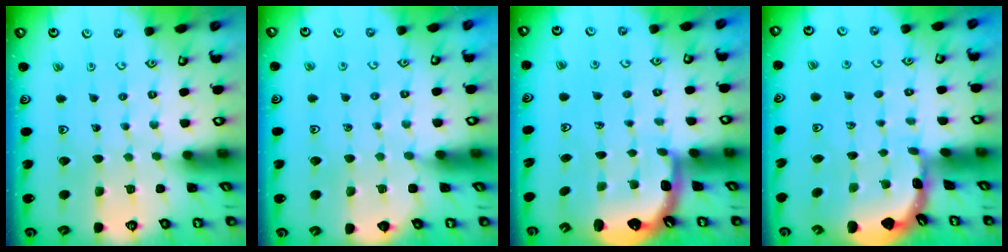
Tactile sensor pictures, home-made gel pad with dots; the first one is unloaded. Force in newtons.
{"total": 1.5, "press": 1.5, "slide": 0.3}
{"total": 2.8, "press": 2.5, "slide": 1.2}
{"total": 1.8, "press": 1.8, "slide": 0.1}